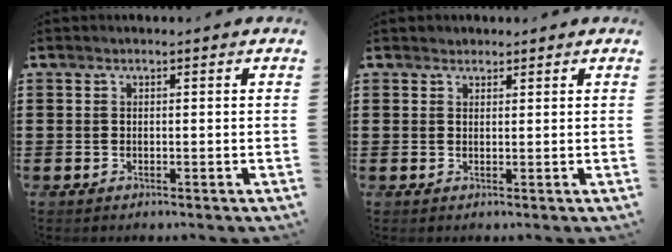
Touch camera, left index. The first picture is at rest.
{"total": 1.2, "force": [1.0, 0.6, -0.1], "torque": [-0.001, 0.003, 0.020]}